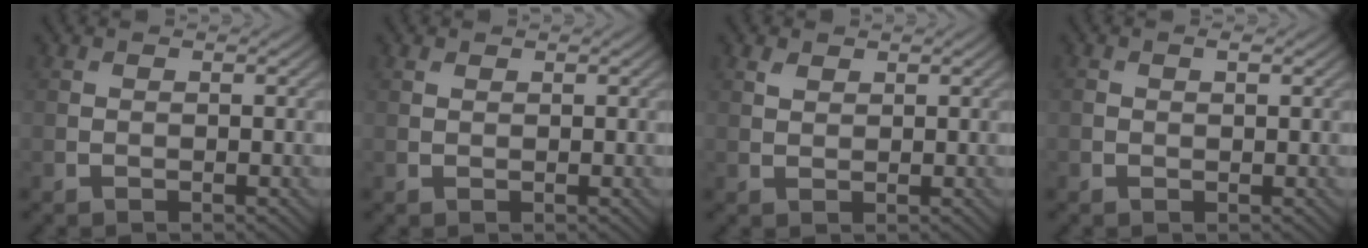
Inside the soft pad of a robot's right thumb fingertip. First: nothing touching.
{"total": 0.6, "force": [0.5, 0.3, 0.2], "torque": [-0.005, 0.000, 0.011]}
{"total": 1.2, "force": [0.9, 0.7, 0.5], "torque": [-0.013, -0.001, 0.019]}
{"total": 1.2, "force": [0.4, 0.5, 1.0], "torque": [-0.019, 0.000, 0.007]}